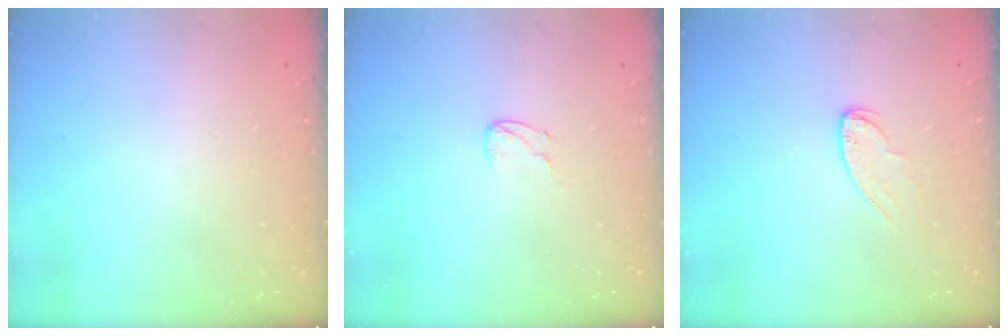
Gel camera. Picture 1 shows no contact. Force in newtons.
{"total": 4.2, "press": 4.2, "slide": 0.4}
{"total": 6.5, "press": 6.5, "slide": 0.3}